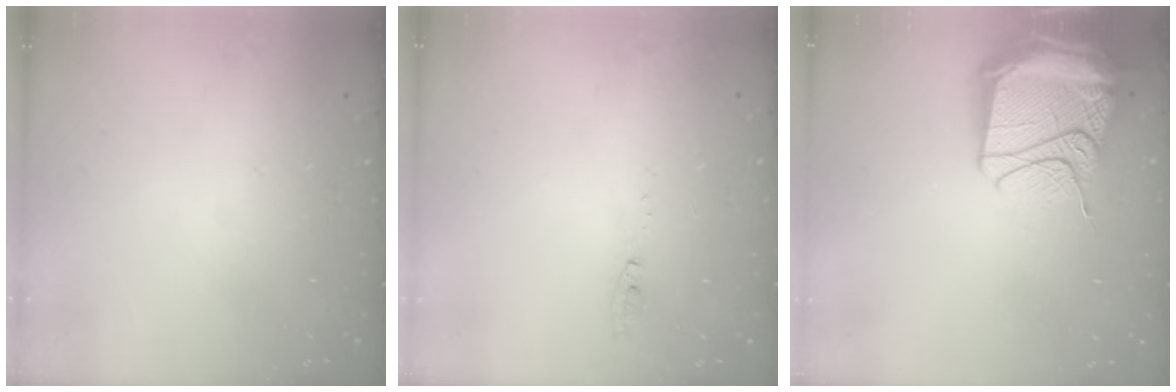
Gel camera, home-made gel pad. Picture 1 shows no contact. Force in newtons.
{"total": 4.6, "press": 4.6, "slide": 0.5}
{"total": 24.0, "press": 20.5, "slide": 12.5}